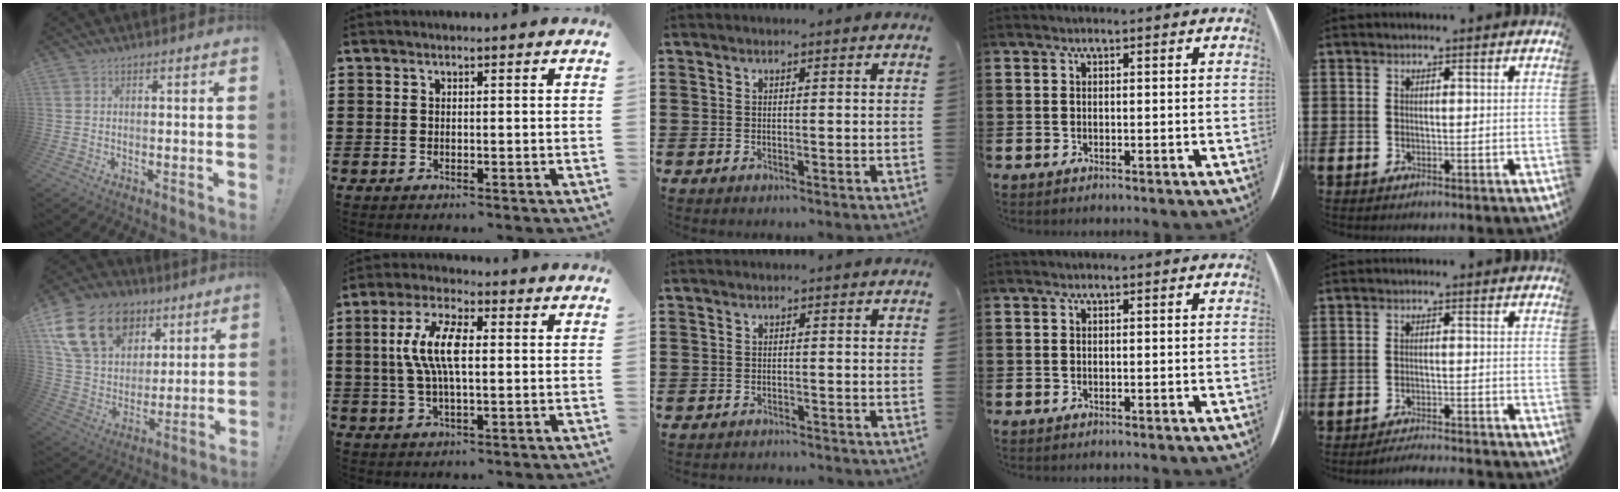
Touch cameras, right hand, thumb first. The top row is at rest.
{"thumb": {"total": 20.9, "force": [10.5, 14.9, 10.2], "torque": [-0.177, -0.038, 0.216]}, "index": {"total": 8.3, "force": [0.6, 2.9, 7.7], "torque": [-0.173, 0.001, 0.001]}, "middle": {"total": 1.6, "force": [-1.6, 0.2, -0.3], "torque": [0.001, 0.005, -0.037]}, "little": {"total": 1.8, "force": [-1.8, -0.2, 0.2], "torque": [-0.005, 0.004, -0.035]}}